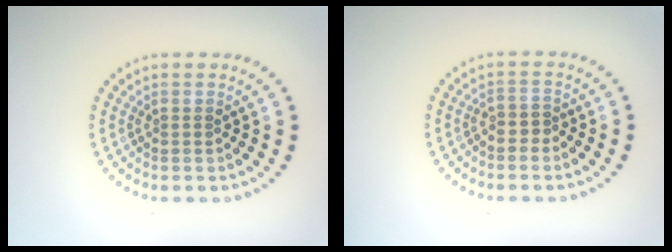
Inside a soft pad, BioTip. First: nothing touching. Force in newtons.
{"total": 0.9, "press": 0.7, "slide": 0.7}